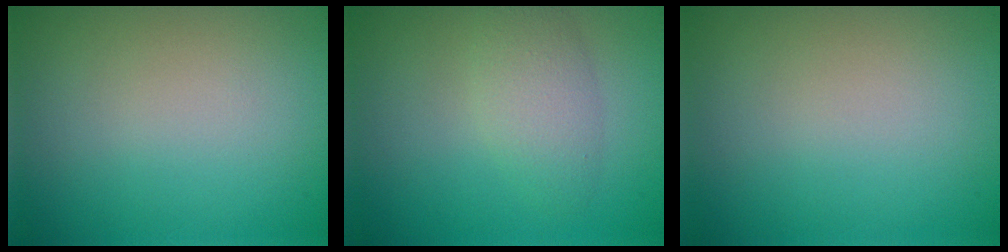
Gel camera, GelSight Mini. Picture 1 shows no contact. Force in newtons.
{"total": 2.7, "press": 2.7, "slide": 0.1}
{"total": 0.0}